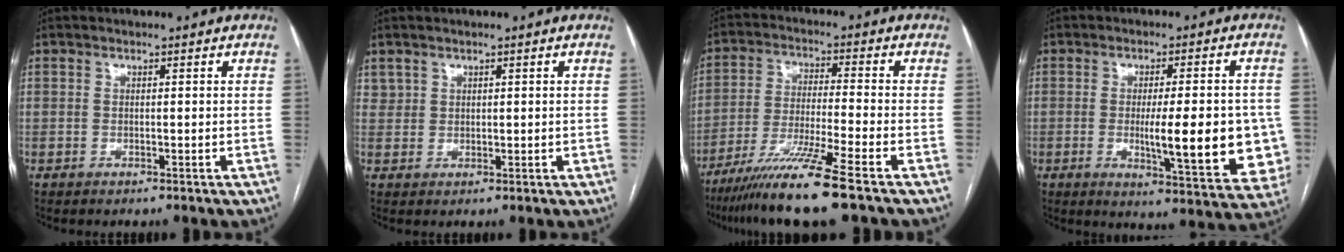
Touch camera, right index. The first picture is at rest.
{"total": 1.9, "force": [1.3, 1.3, 0.1], "torque": [0.007, 0.001, 0.023]}
{"total": 11.7, "force": [-8.4, -1.8, 7.9], "torque": [-0.145, -0.041, -0.150]}
{"total": 15.0, "force": [-2.0, 3.1, 14.6], "torque": [-0.165, -0.006, -0.015]}